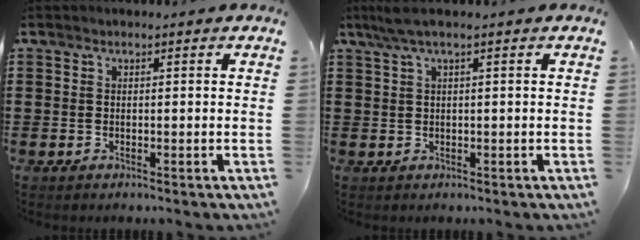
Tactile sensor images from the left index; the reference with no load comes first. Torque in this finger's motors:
{"motor_torque": [0.51, -0.57, 0.29, 0.09]}